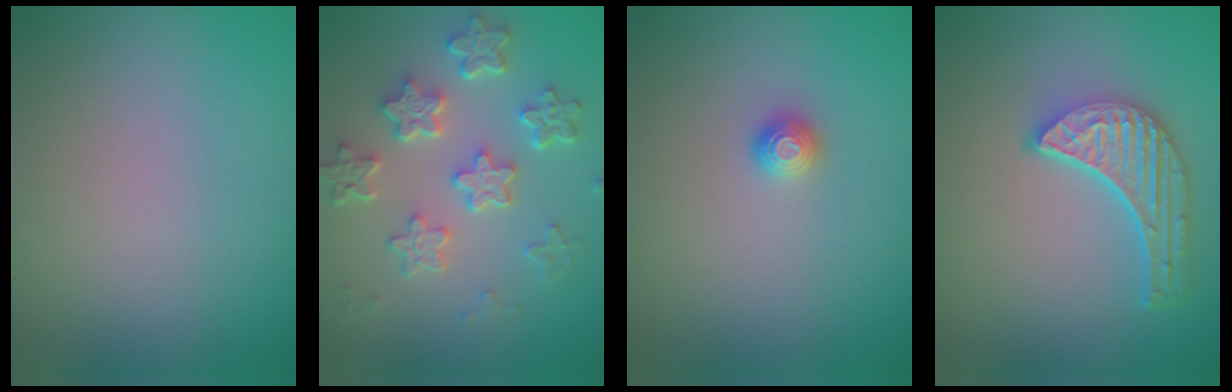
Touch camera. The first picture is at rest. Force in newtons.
{"total": 6.0, "press": 4.6, "slide": 3.8}
{"total": 1.1, "press": 1.1, "slide": 0.1}
{"total": 5.4, "press": 4.1, "slide": 3.5}